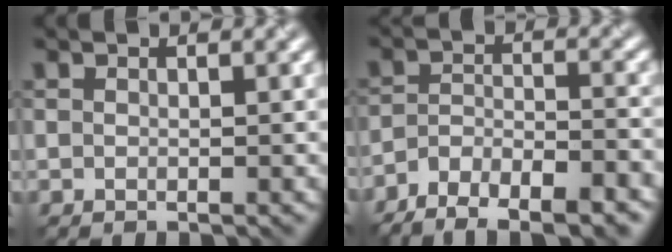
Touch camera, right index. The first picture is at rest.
{"total": 8.7, "force": [-6.9, 3.2, 4.3], "torque": [-0.066, 0.000, -0.110]}